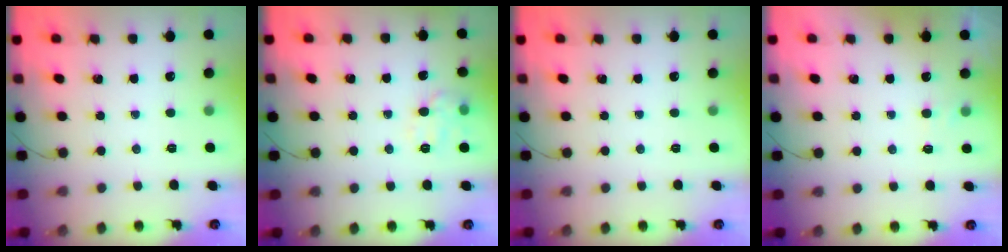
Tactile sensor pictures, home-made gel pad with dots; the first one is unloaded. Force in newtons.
{"total": 9.3, "press": 9.3, "slide": 0.4}
{"total": 0.0}
{"total": 3.7, "press": 3.5, "slide": 1.1}